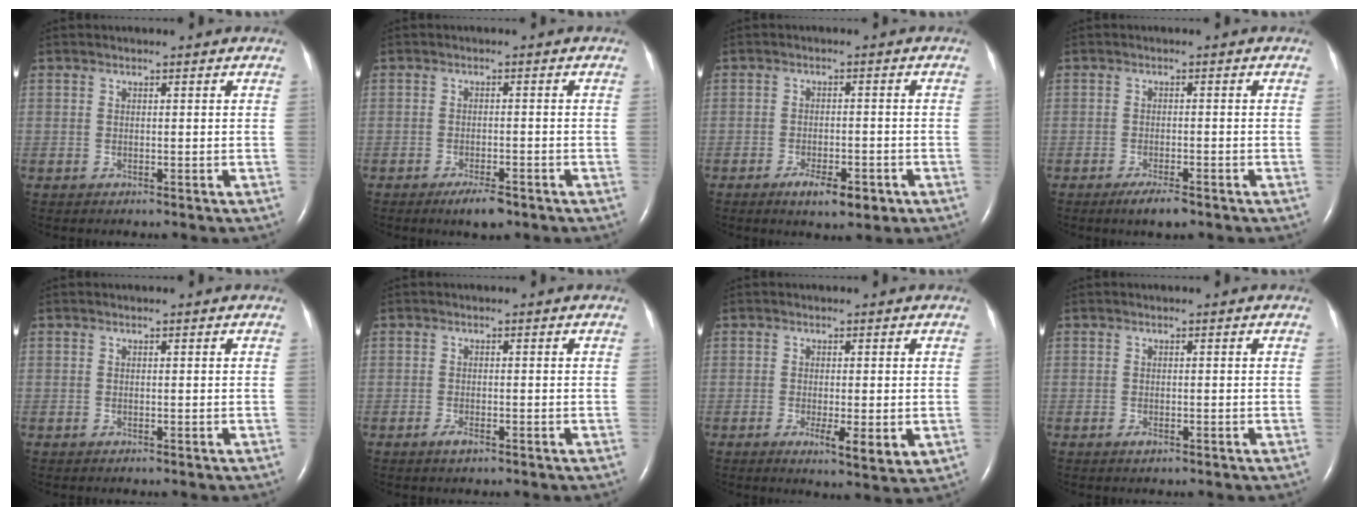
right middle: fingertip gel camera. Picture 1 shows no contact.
{"total": 3.6, "force": [-2.5, 0.8, 2.5], "torque": [-0.045, -0.003, -0.038]}
{"total": 4.9, "force": [-2.8, 1.6, 3.7], "torque": [-0.060, -0.002, -0.038]}
{"total": 3.3, "force": [-2.3, 0.6, 2.3], "torque": [-0.044, -0.005, -0.037]}
{"total": 0.0}
{"total": 1.3, "force": [-0.8, 0.3, 0.9], "torque": [-0.023, -0.002, -0.014]}
{"total": 4.9, "force": [-1.2, 1.1, 4.6], "torque": [-0.068, -0.011, -0.015]}
{"total": 0.6, "force": [-0.3, 0.2, 0.4], "torque": [-0.009, 0.000, -0.004]}